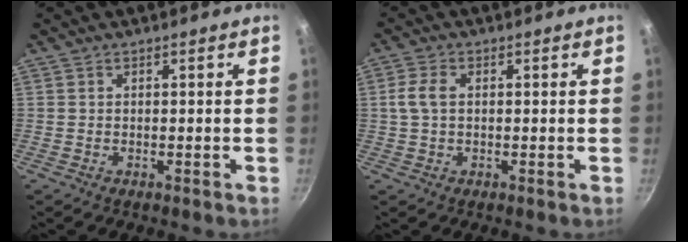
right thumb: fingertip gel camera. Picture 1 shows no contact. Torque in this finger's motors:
{"motor_torque": [-0.26, 0.27, 0.66, -0.03, 0.04]}